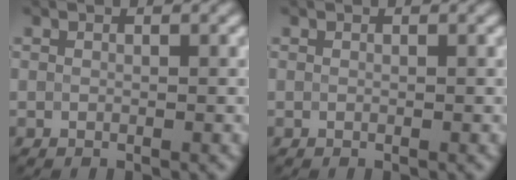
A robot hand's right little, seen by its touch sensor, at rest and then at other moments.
{"total": 0.0}